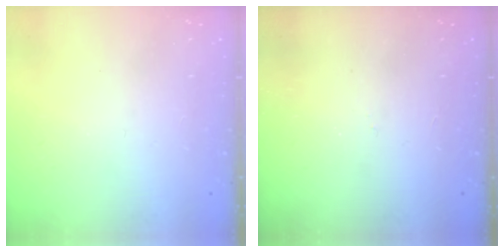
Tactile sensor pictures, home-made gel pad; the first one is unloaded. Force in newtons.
{"total": 5.3, "press": 5.2, "slide": 0.7}